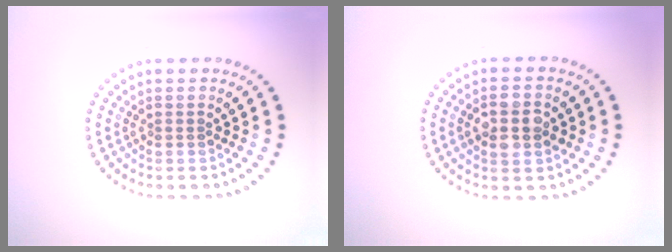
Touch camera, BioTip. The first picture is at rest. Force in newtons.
{"total": 4.0, "press": 4.0, "slide": 0.2}